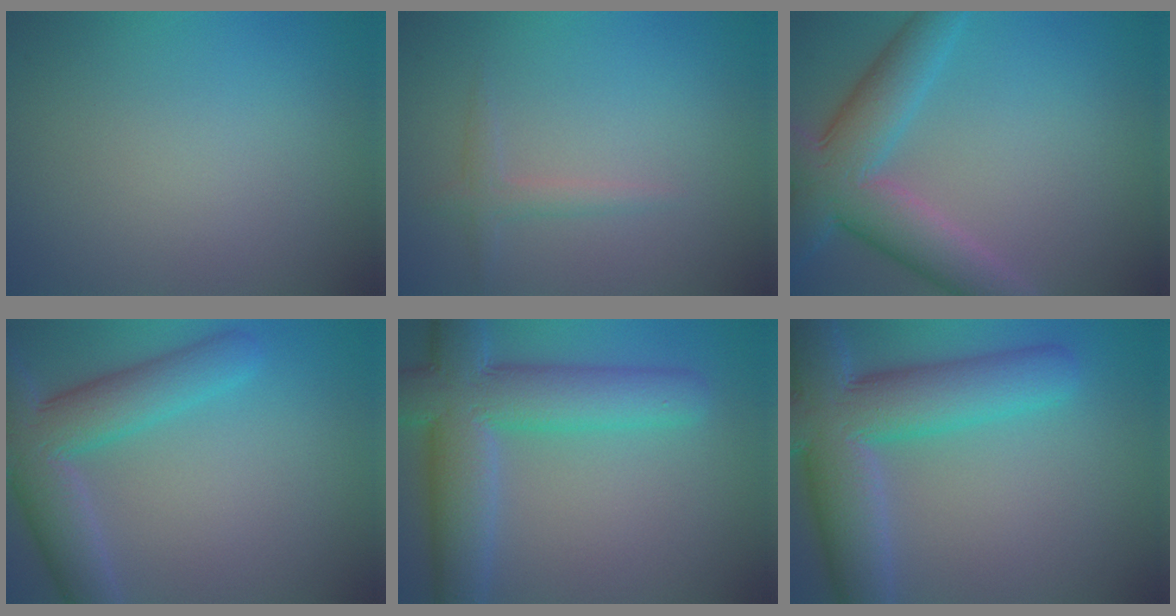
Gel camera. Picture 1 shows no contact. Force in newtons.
{"total": 1.4, "press": 1.4, "slide": 0.0}
{"total": 7.9, "press": 7.9, "slide": 0.4}
{"total": 7.5, "press": 7.5, "slide": 0.4}
{"total": 9.5, "press": 9.4, "slide": 0.4}
{"total": 10.8, "press": 10.7, "slide": 0.8}